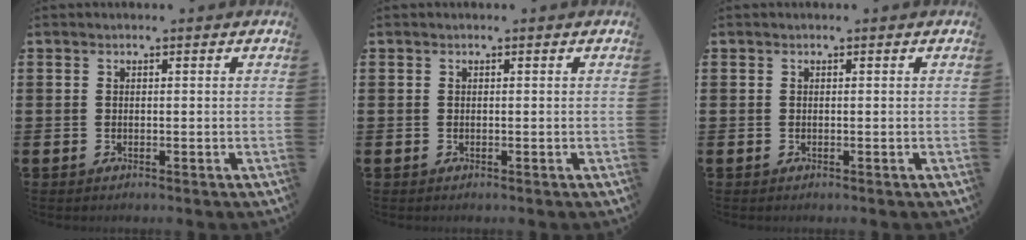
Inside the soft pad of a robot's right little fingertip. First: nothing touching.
{"total": 0.0}
{"total": 0.0}